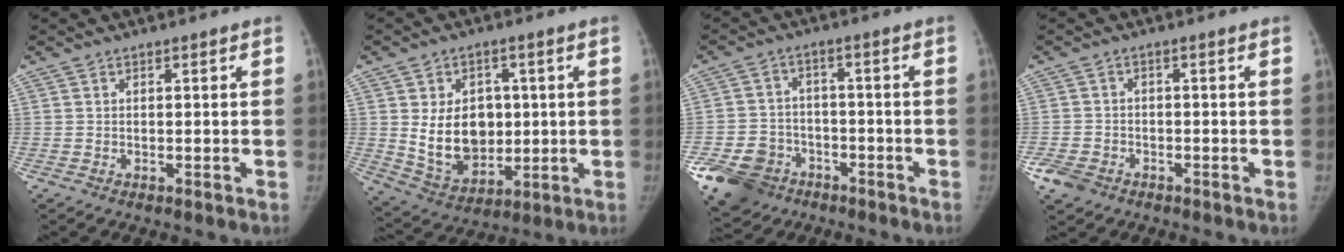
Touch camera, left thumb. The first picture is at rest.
{"total": 13.1, "force": [1.1, 9.7, 8.7], "torque": [-0.100, -0.014, 0.040]}
{"total": 11.9, "force": [-6.6, 9.0, 4.0], "torque": [-0.075, 0.032, -0.108]}
{"total": 4.4, "force": [-2.8, 3.0, 1.6], "torque": [-0.037, 0.010, -0.048]}